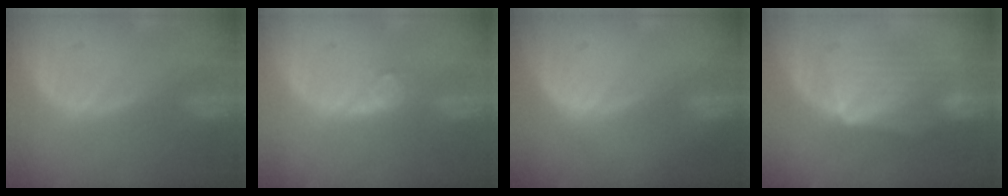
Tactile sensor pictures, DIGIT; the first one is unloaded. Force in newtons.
{"total": 2.6, "press": 2.6, "slide": 0.3}
{"total": 0.0}
{"total": 7.7, "press": 7.7, "slide": 0.4}